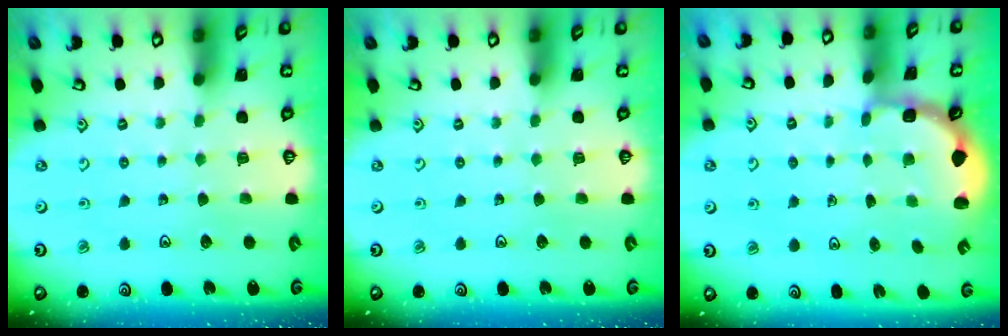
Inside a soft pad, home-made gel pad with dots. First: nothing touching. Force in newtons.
{"total": 0.0}
{"total": 2.5, "press": 1.9, "slide": 1.6}